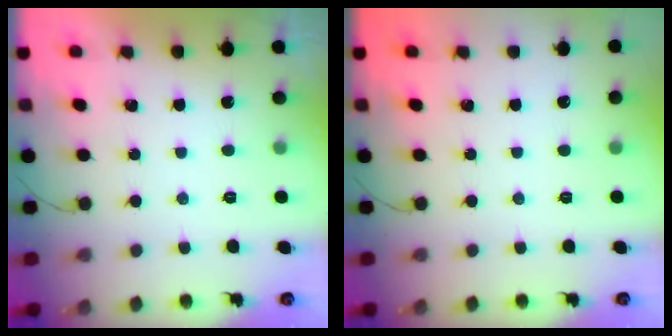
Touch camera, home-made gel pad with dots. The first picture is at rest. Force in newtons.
{"total": 0.0}